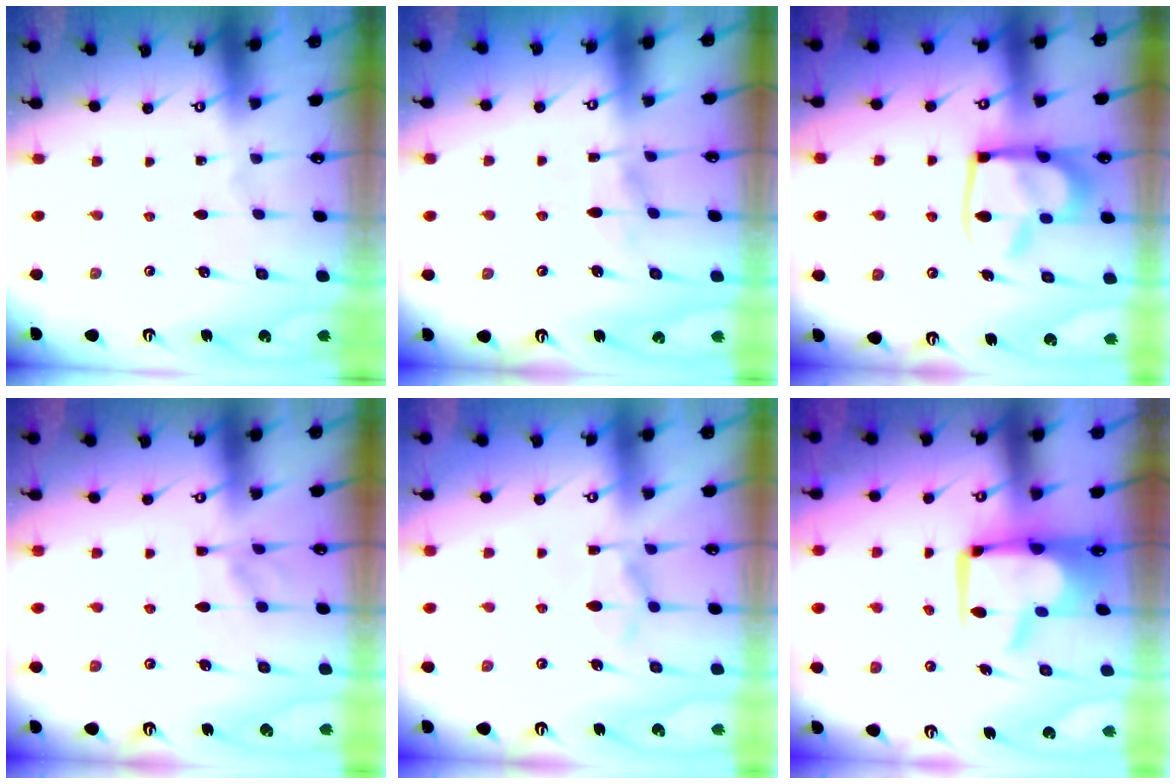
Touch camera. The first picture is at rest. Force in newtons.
{"total": 3.6, "press": 3.6, "slide": 0.3}
{"total": 15.9, "press": 15.8, "slide": 1.7}
{"total": 5.2, "press": 5.2, "slide": 0.3}
{"total": 2.0, "press": 1.5, "slide": 1.3}
{"total": 10.6, "press": 10.5, "slide": 1.2}